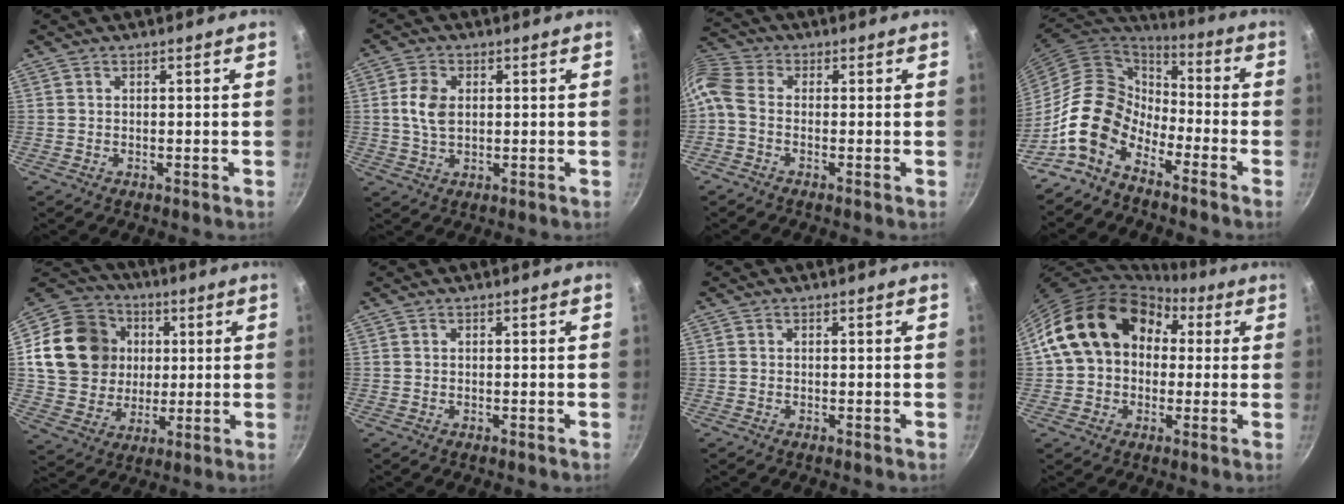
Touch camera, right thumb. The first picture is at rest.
{"total": 5.7, "force": [0.8, 3.7, 4.2], "torque": [-0.073, 0.003, 0.016]}
{"total": 7.8, "force": [-1.5, 5.5, 5.3], "torque": [-0.127, 0.025, -0.050]}
{"total": 13.7, "force": [-8.1, 8.5, 7.1], "torque": [-0.094, 0.070, -0.174]}
{"total": 19.3, "force": [3.3, 16.7, 9.2], "torque": [-0.153, 0.014, 0.064]}
{"total": 0.0}
{"total": 0.0}
{"total": 17.1, "force": [3.5, 13.4, 10.1], "torque": [-0.137, 0.041, 0.051]}